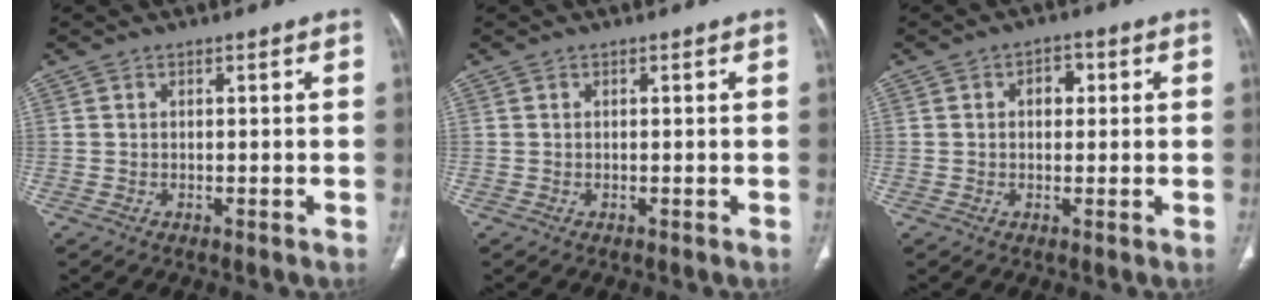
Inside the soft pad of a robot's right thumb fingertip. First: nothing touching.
{"total": 0.0}
{"total": 3.5, "force": [0.8, 2.4, 2.3], "torque": [-0.020, 0.006, 0.008]}